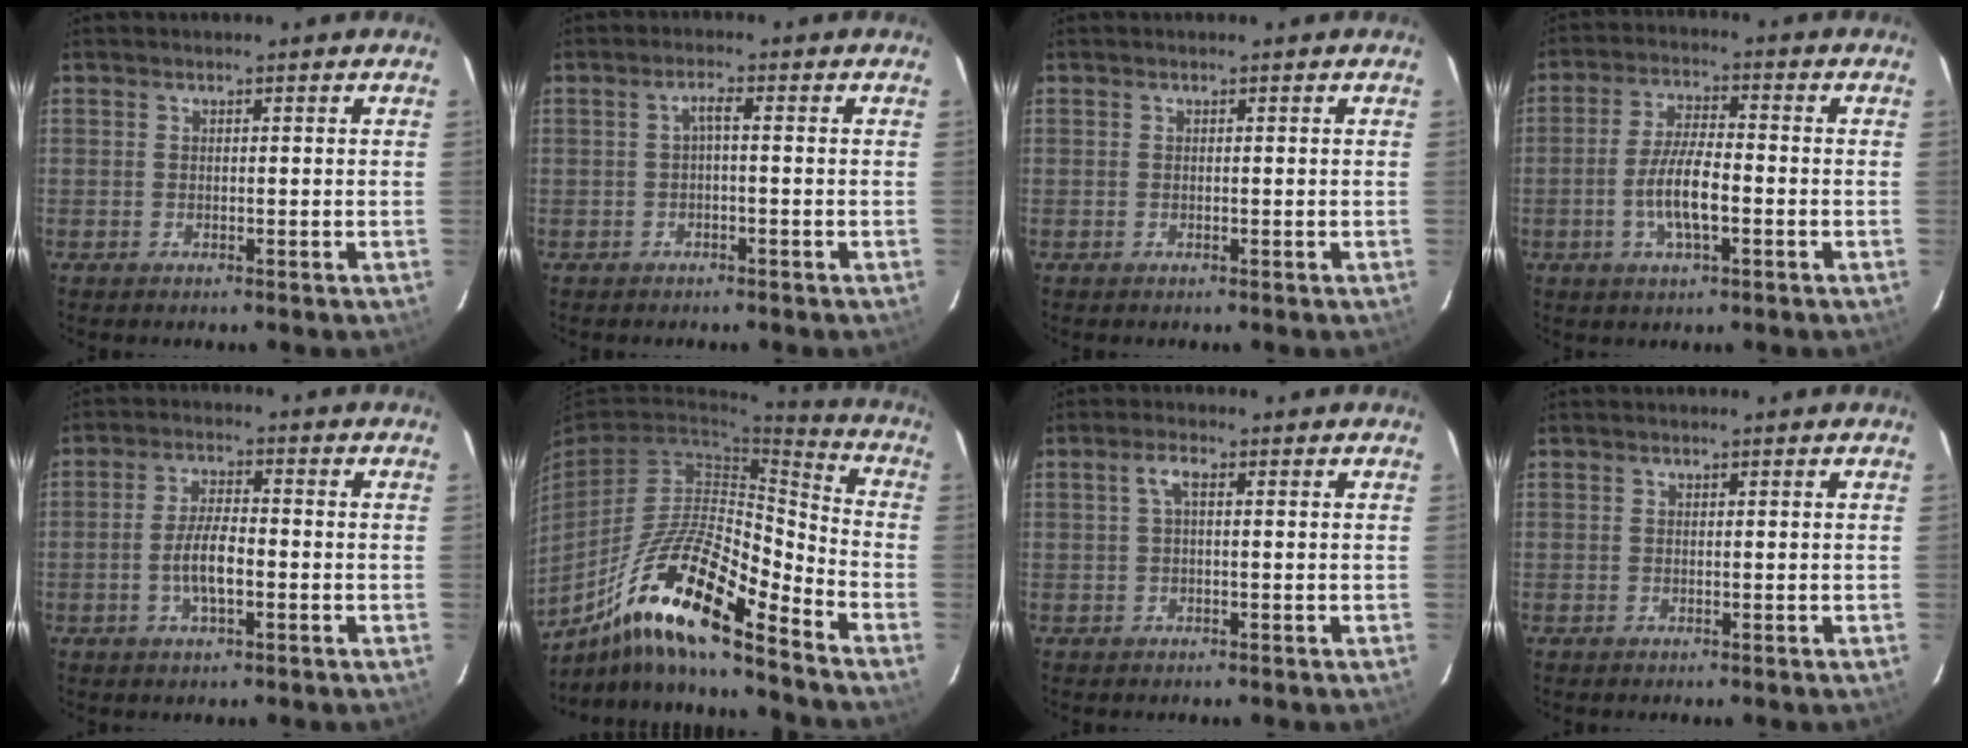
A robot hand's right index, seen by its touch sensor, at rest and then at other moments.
{"total": 1.6, "force": [-0.5, 0.1, 1.5], "torque": [-0.031, 0.006, -0.007]}
{"total": 0.0}
{"total": 7.9, "force": [-2.3, 2.3, 7.1], "torque": [-0.142, -0.001, -0.043]}
{"total": 6.0, "force": [-1.7, 2.0, 5.4], "torque": [-0.106, 0.001, -0.030]}
{"total": 17.8, "force": [-12.2, 2.7, 12.7], "torque": [-0.231, -0.013, -0.235]}
{"total": 2.1, "force": [0.3, 0.6, 2.0], "torque": [-0.042, 0.008, 0.005]}
{"total": 0.0}